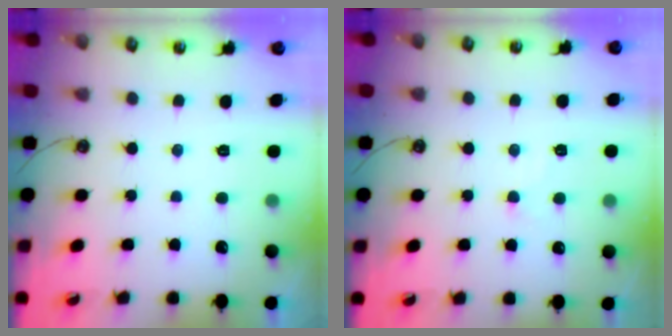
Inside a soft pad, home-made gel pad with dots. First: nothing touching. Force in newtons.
{"total": 1.1, "press": 1.0, "slide": 0.4}